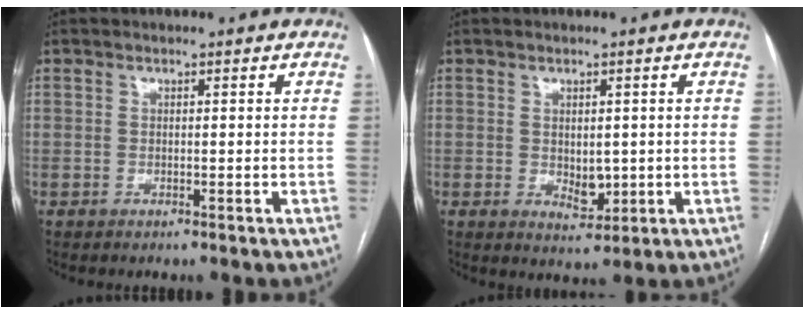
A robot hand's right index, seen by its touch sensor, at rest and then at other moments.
{"total": 3.6, "force": [-0.1, 2.1, 2.9], "torque": [-0.043, -0.007, 0.010]}